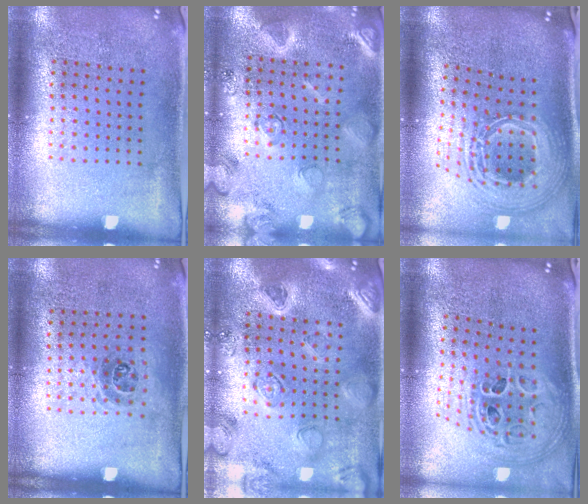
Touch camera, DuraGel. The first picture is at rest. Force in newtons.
{"total": 2.3, "press": 2.3, "slide": 0.1}
{"total": 2.8, "press": 1.9, "slide": 2.1}
{"total": 1.0, "press": 0.7, "slide": 0.7}
{"total": 2.2, "press": 2.2, "slide": 0.2}
{"total": 1.9, "press": 1.6, "slide": 1.1}